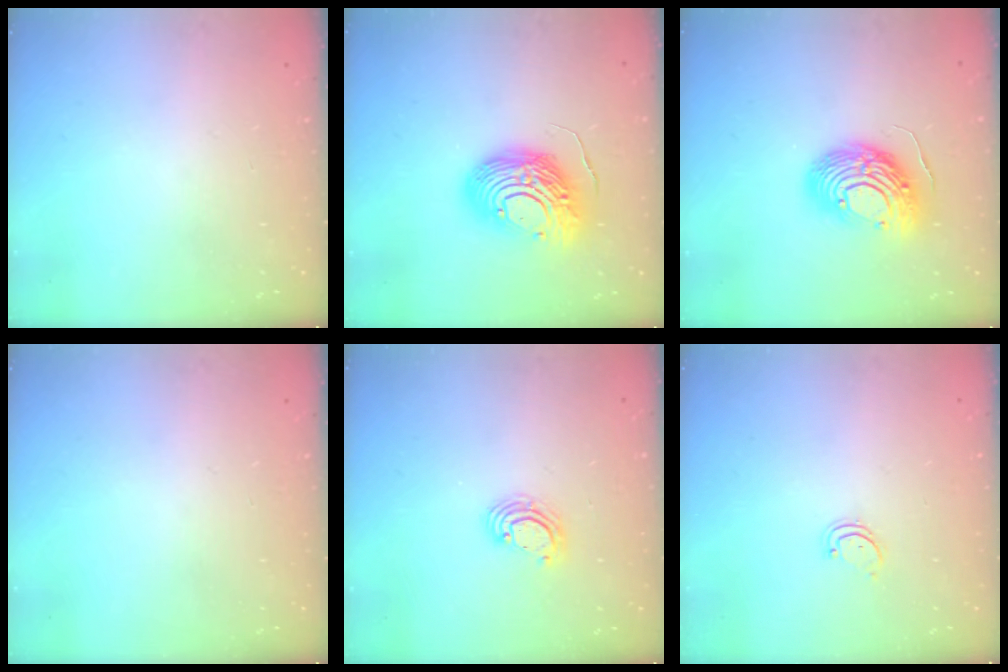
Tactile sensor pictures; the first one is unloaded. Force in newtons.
{"total": 17.7, "press": 17.6, "slide": 1.6}
{"total": 13.9, "press": 13.8, "slide": 1.5}
{"total": 0.0}
{"total": 3.6, "press": 3.6, "slide": 0.3}
{"total": 1.9, "press": 1.9, "slide": 0.2}